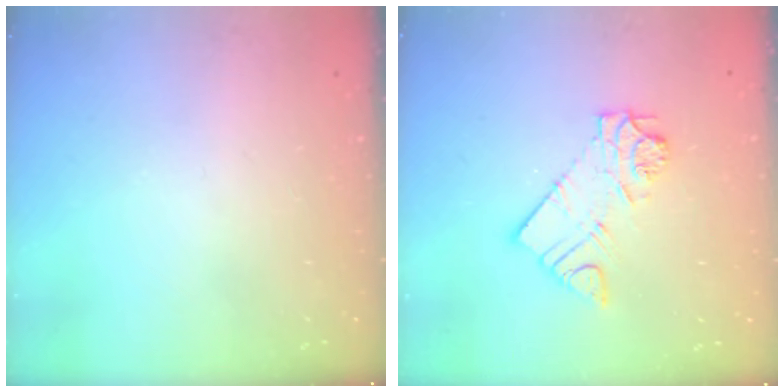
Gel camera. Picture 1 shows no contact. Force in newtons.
{"total": 10.0, "press": 10.0, "slide": 0.9}